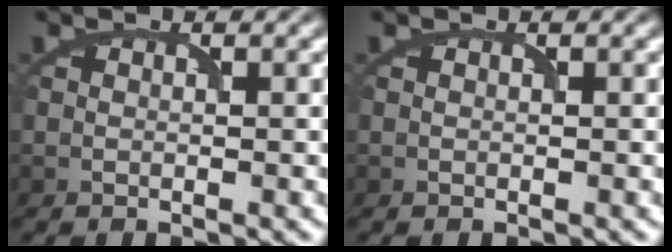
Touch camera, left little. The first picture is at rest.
{"total": 0.0}